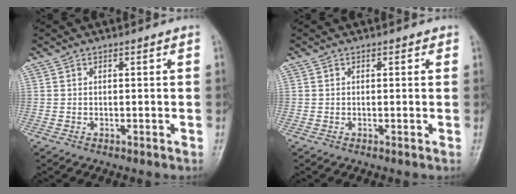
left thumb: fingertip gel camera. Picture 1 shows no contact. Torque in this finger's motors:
{"motor_torque": [-0.05, 0.00, 0.10, 0.08, 0.00]}